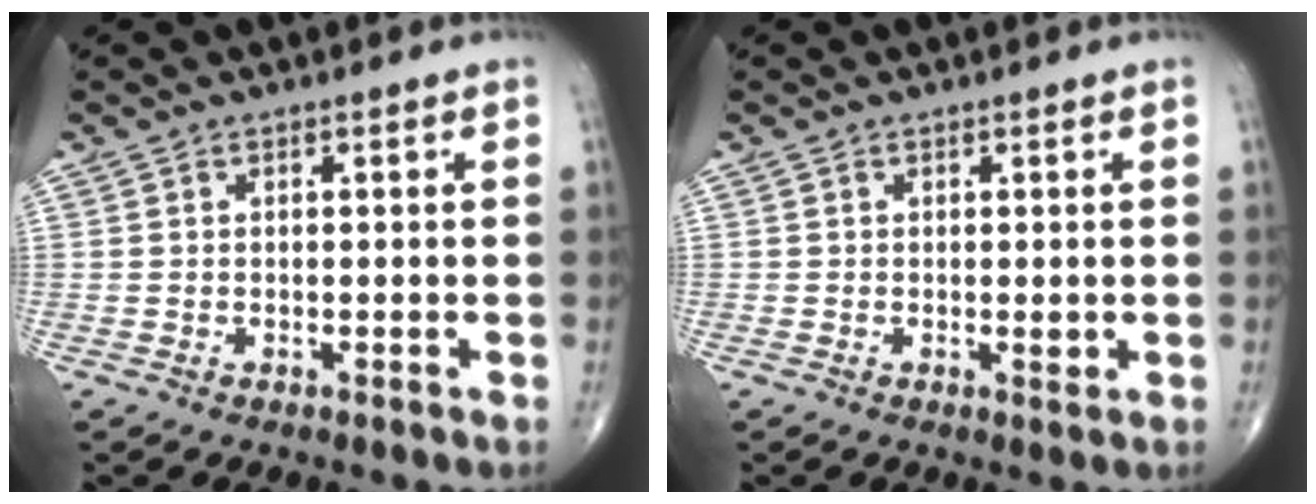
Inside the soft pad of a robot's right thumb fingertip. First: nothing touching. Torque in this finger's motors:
{"motor_torque": [2.55, 2.46, 0.71, -0.94, 0.35]}